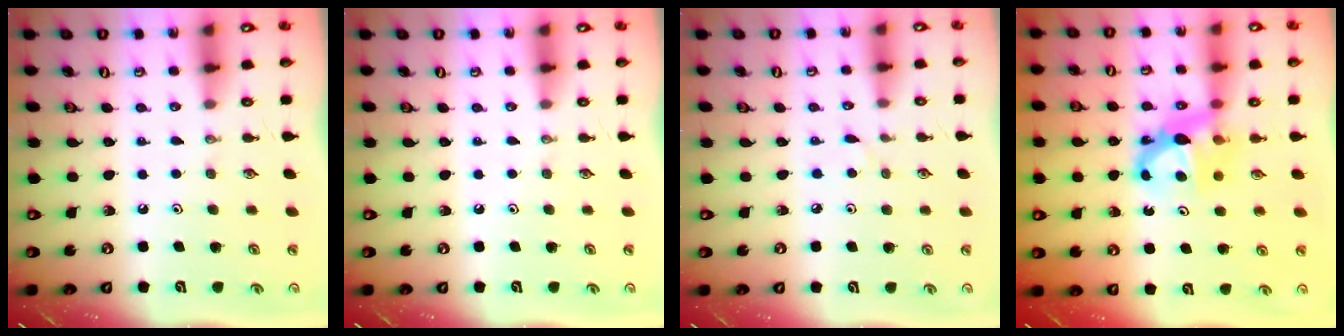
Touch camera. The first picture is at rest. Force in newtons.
{"total": 0.0}
{"total": 2.2, "press": 2.2, "slide": 0.3}
{"total": 8.2, "press": 8.2, "slide": 0.2}